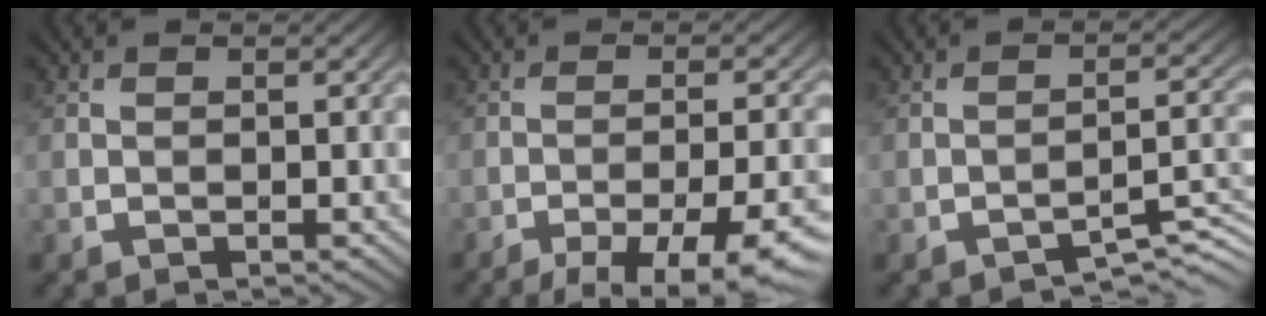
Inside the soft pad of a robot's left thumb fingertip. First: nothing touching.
{"total": 13.8, "force": [-9.9, 3.7, 8.9], "torque": [-0.120, -0.007, -0.121]}
{"total": 4.0, "force": [-3.4, 0.7, 2.0], "torque": [-0.022, 0.011, -0.052]}